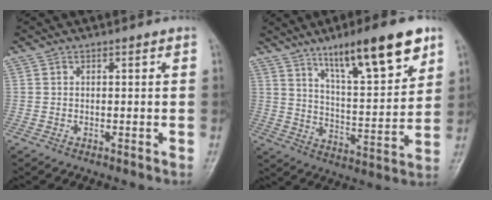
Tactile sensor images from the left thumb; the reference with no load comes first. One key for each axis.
{"total": 17.7, "fx": 10.8, "fy": 4.3, "fz": 13.3, "tx": -0.182, "ty": -0.051, "tz": 0.180}